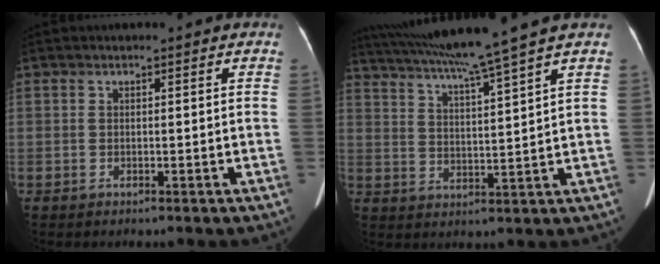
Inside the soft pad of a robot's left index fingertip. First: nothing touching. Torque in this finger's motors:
{"motor_torque": [0.87, -1.28, 0.11, 0.12]}